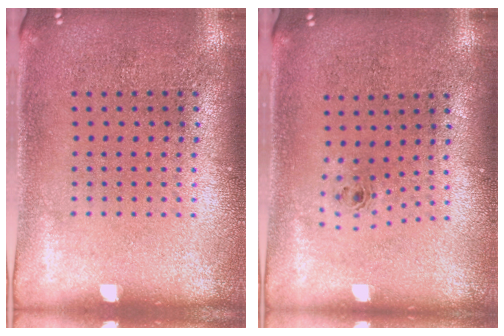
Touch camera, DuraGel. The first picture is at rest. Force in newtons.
{"total": 0.6, "press": 0.2, "slide": 0.6}